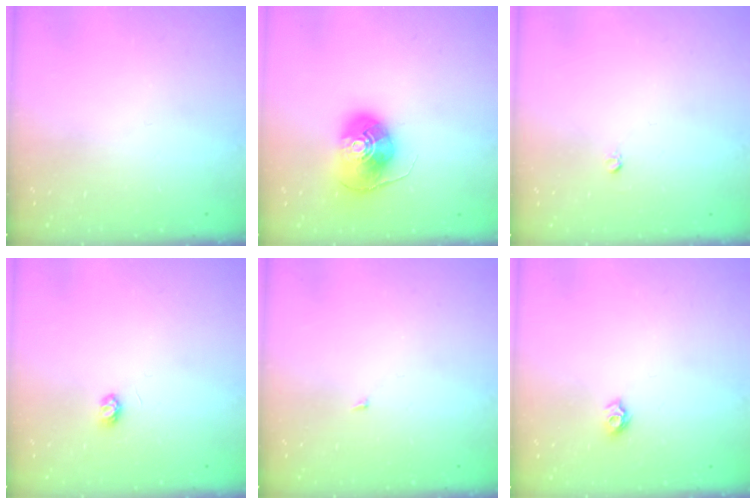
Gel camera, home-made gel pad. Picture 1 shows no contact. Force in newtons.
{"total": 9.8, "press": 9.7, "slide": 1.2}
{"total": 2.5, "press": 2.5, "slide": 0.2}
{"total": 3.2, "press": 3.2, "slide": 0.3}
{"total": 1.4, "press": 1.3, "slide": 0.1}
{"total": 5.7, "press": 5.7, "slide": 0.6}